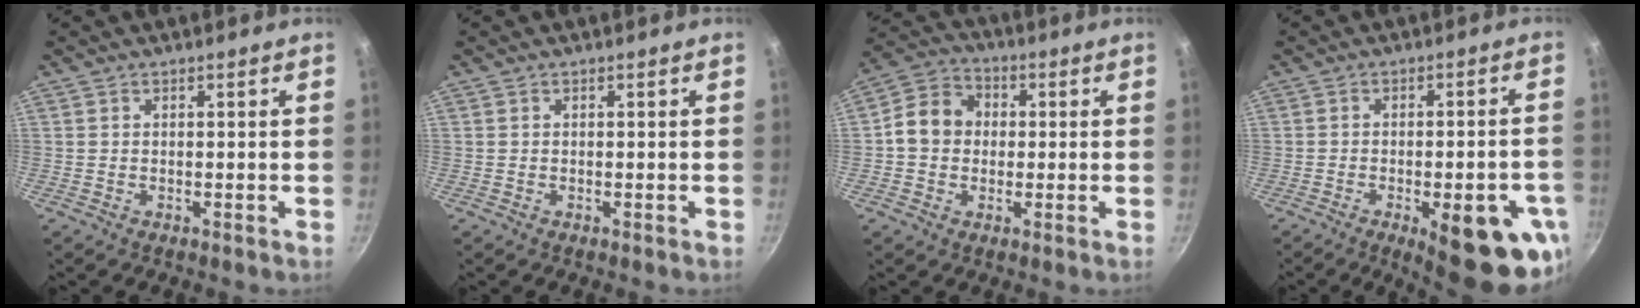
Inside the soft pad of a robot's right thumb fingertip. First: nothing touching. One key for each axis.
{"total": 0.0}
{"total": 9.1, "fx": 0.2, "fy": 7.7, "fz": 4.7, "tx": -0.055, "ty": 0.019, "tz": -0.019}
{"total": 16.7, "fx": -6.5, "fy": 5.7, "fz": 14.3, "tx": -0.147, "ty": 0.011, "tz": -0.077}